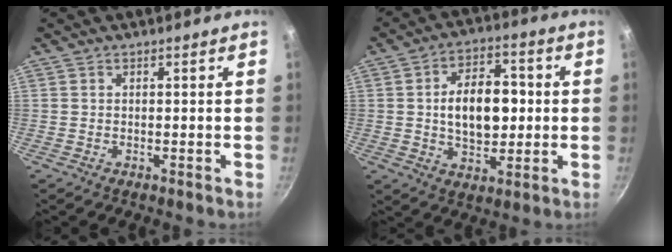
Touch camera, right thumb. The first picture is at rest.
{"total": 12.8, "force": [0.6, 7.8, 10.2], "torque": [-0.133, 0.011, 0.010]}